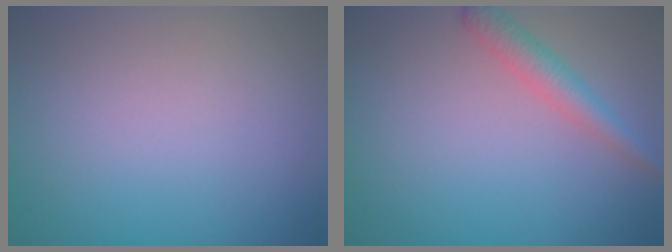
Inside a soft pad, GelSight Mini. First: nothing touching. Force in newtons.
{"total": 2.5, "press": 2.5, "slide": 0.1}